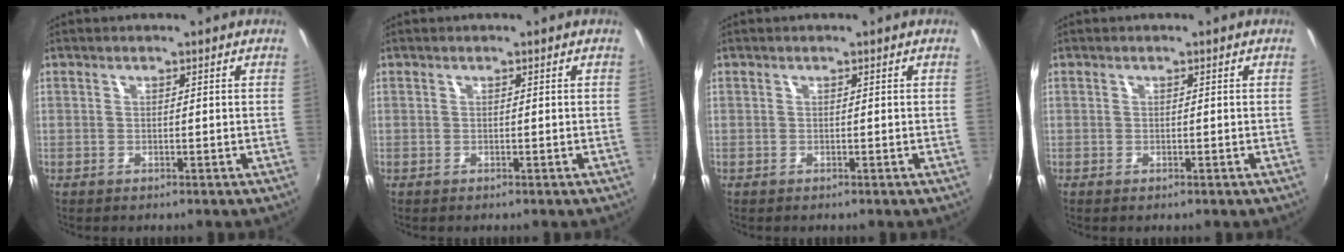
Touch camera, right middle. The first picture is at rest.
{"total": 0.0}
{"total": 0.0}
{"total": 0.0}